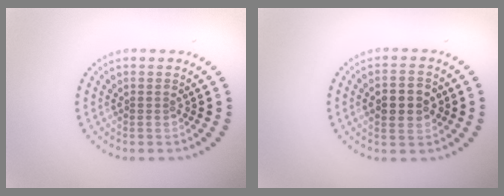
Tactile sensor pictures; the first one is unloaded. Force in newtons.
{"total": 4.3, "press": 4.3, "slide": 0.2}